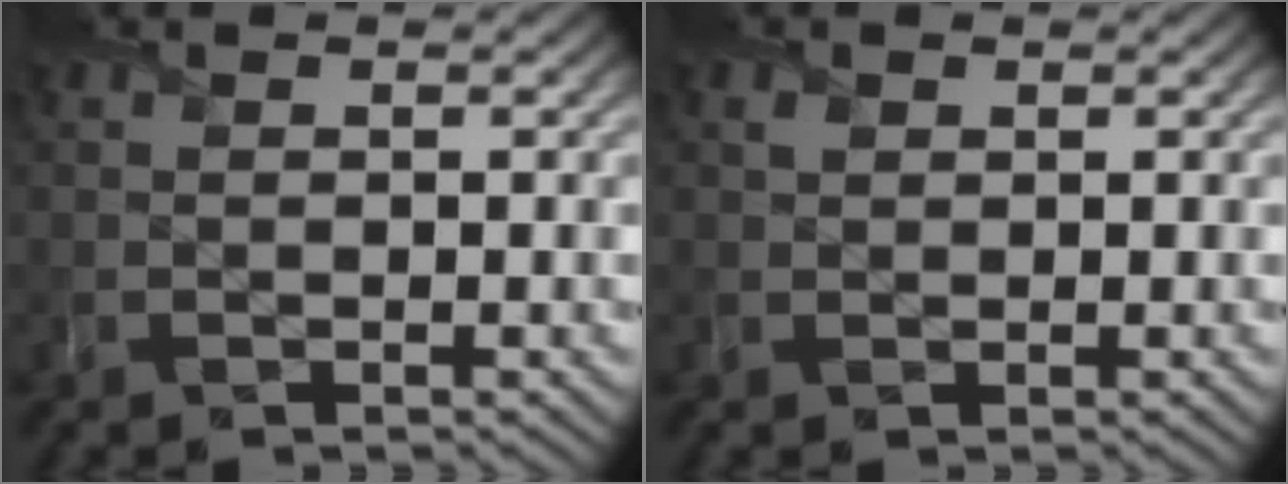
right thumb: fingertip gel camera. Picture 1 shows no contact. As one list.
[{"total": 0.8, "force": [0.5, 0.6, 0.1], "torque": [-0.002, 0.000, 0.010]}]